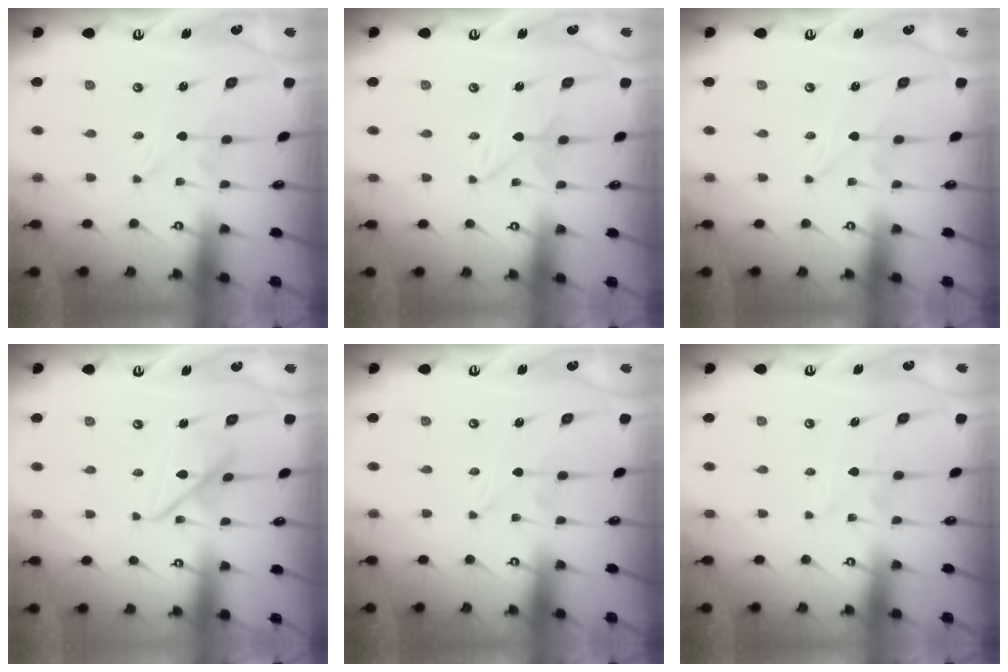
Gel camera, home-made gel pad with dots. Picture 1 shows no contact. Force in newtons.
{"total": 1.9, "press": 1.9, "slide": 0.3}
{"total": 0.0}
{"total": 9.8, "press": 9.8, "slide": 0.7}
{"total": 0.0}
{"total": 1.6, "press": 1.6, "slide": 0.2}